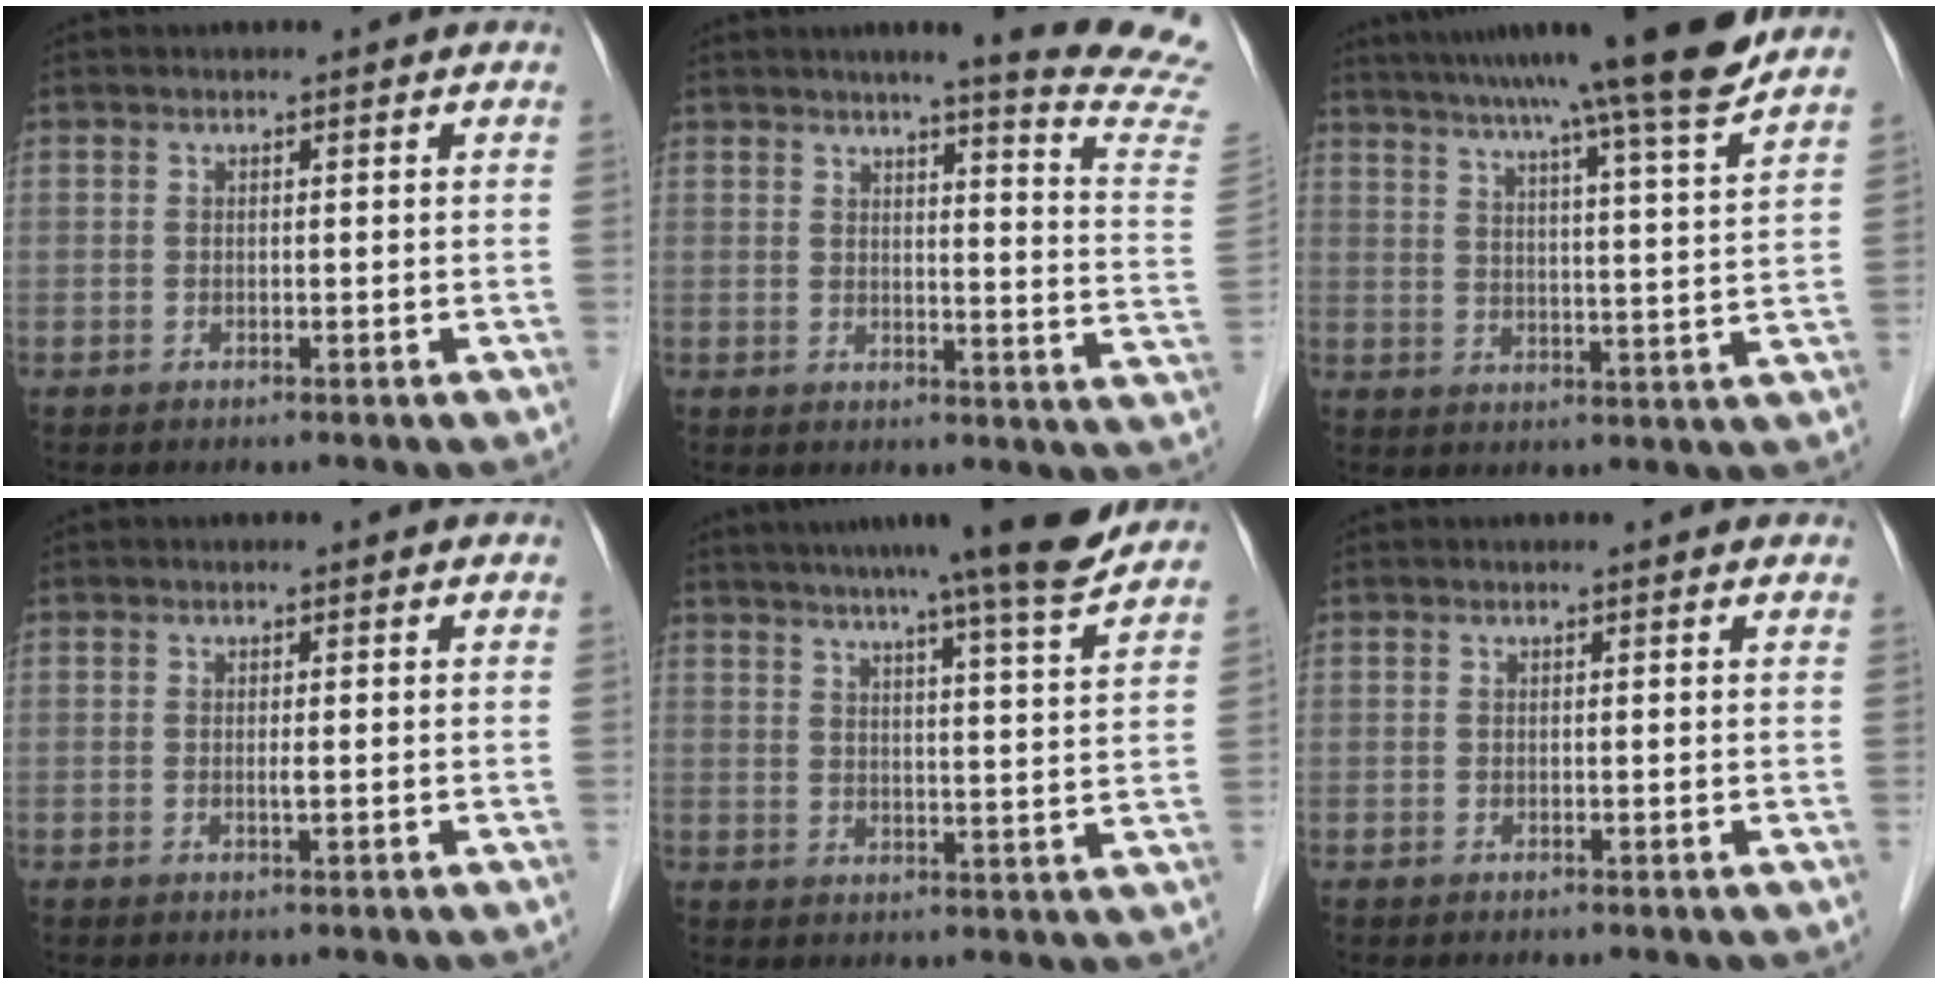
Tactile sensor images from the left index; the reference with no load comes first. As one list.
[{"total": 15.0, "force": [13.0, -1.5, 7.3], "torque": [-0.091, -0.089, 0.132]}, {"total": 18.5, "force": [15.7, -1.8, 9.7], "torque": [-0.160, -0.011, 0.215]}, {"total": 0.6, "force": [0.0, -0.1, 0.6], "torque": [-0.014, -0.001, 0.000]}, {"total": 15.4, "force": [13.3, -0.9, 7.7], "torque": [-0.120, -0.013, 0.171]}, {"total": 1.5, "force": [1.4, 0.2, 0.6], "torque": [-0.012, 0.002, 0.009]}]